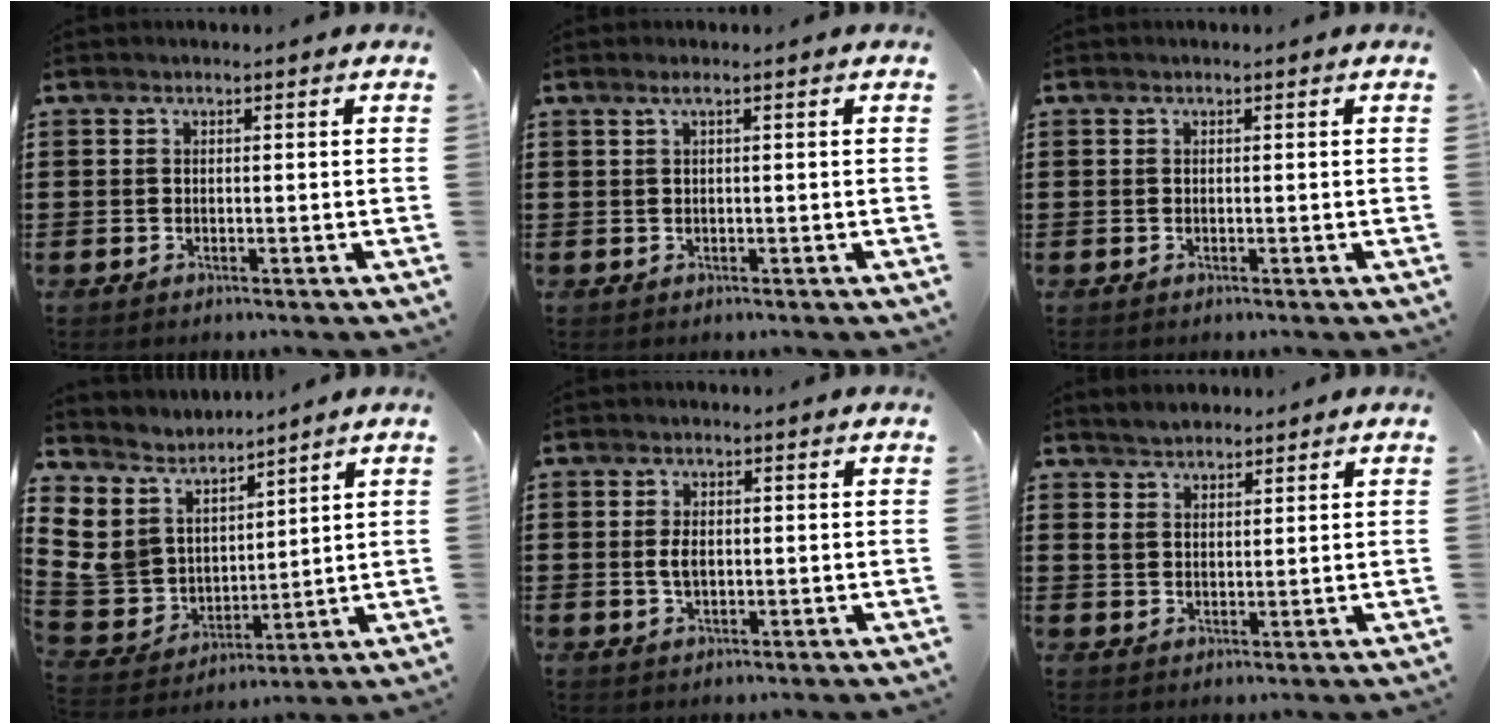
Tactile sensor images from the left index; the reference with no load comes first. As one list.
[{"total": 1.1, "force": [0.3, 0.0, 1.1], "torque": [-0.019, -0.003, 0.005]}, {"total": 0.0}, {"total": 7.7, "force": [3.9, 6.5, 1.3], "torque": [-0.090, -0.033, 0.075]}, {"total": 2.7, "force": [0.2, 1.3, 2.3], "torque": [-0.047, 0.005, 0.002]}, {"total": 2.9, "force": [2.5, 1.5, 0.5], "torque": [-0.018, 0.007, 0.047]}]